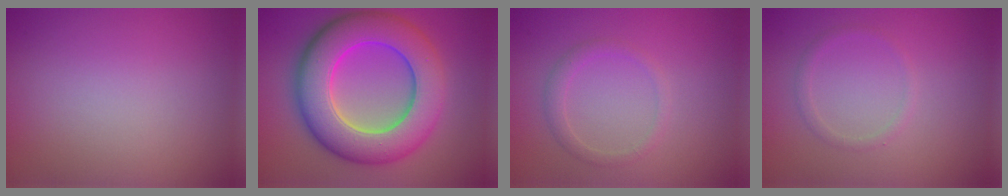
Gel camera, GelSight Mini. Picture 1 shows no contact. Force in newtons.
{"total": 11.1, "press": 11.1, "slide": 0.5}
{"total": 1.5, "press": 1.5, "slide": 0.1}
{"total": 1.0, "press": 1.0, "slide": 0.1}